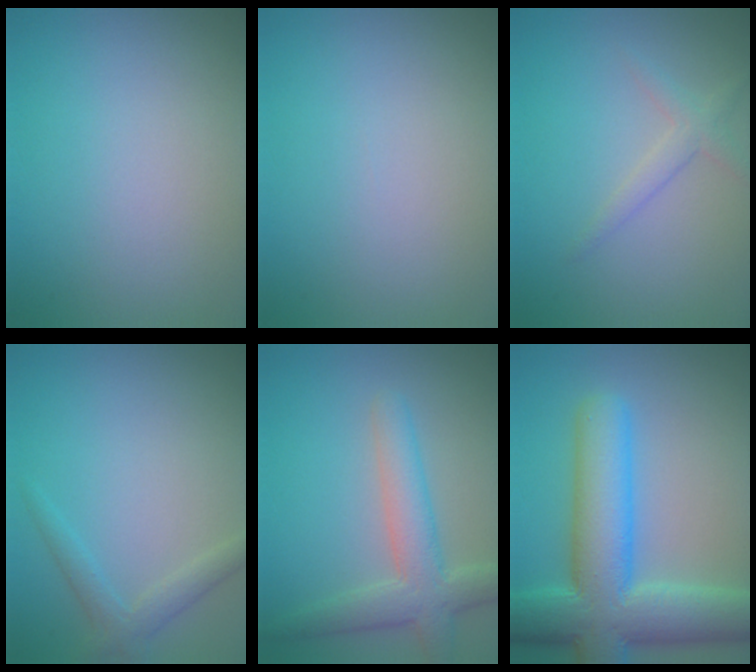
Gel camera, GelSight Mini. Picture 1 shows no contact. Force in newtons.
{"total": 0.0}
{"total": 1.6, "press": 1.6, "slide": 0.1}
{"total": 1.9, "press": 1.9, "slide": 0.2}
{"total": 4.6, "press": 4.5, "slide": 0.4}
{"total": 10.4, "press": 10.4, "slide": 0.4}